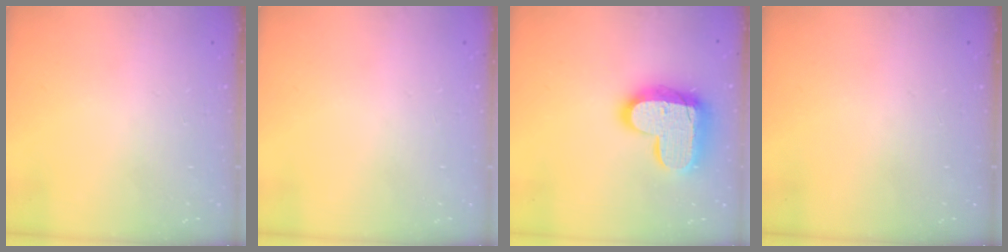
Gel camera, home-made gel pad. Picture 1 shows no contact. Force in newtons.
{"total": 0.0}
{"total": 18.0, "press": 18.0, "slide": 1.3}
{"total": 0.0}